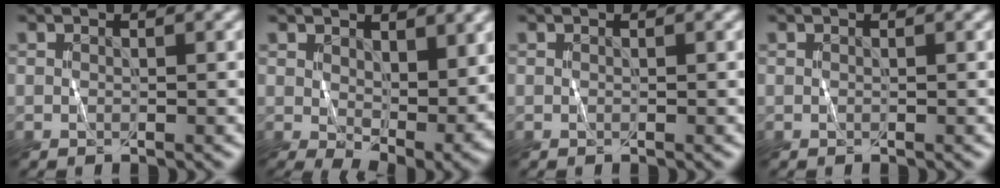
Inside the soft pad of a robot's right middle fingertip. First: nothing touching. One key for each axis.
{"total": 7.1, "fx": 1.0, "fy": 3.9, "fz": 5.9, "tx": -0.107, "ty": -0.026, "tz": 0.027}
{"total": 0.0}
{"total": 0.0}